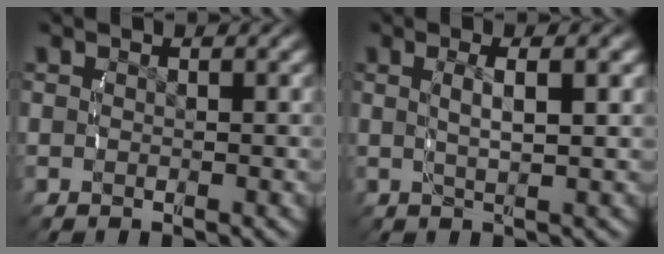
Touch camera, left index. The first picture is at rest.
{"total": 3.2, "force": [0.8, 0.3, 3.1], "torque": [-0.052, 0.000, 0.020]}